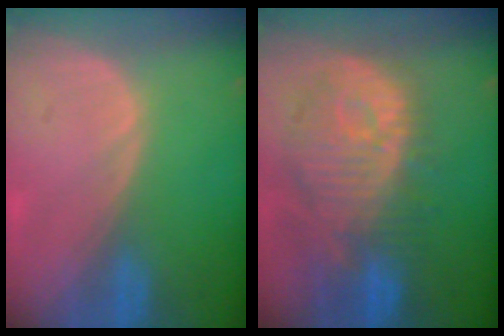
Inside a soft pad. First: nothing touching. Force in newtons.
{"total": 12.8, "press": 11.3, "slide": 5.8}